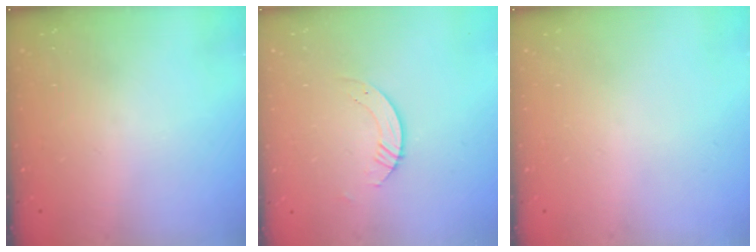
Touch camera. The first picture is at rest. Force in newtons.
{"total": 3.8, "press": 3.8, "slide": 0.4}
{"total": 0.0}